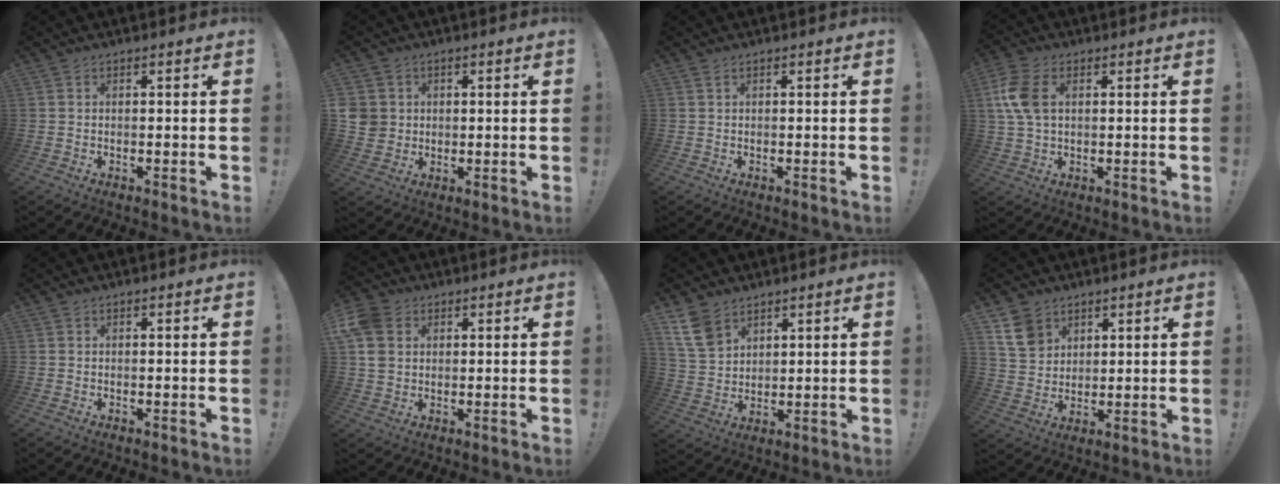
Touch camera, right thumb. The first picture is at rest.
{"total": 5.2, "force": [0.8, 5.0, 1.4], "torque": [-0.037, -0.001, 0.016]}
{"total": 0.5, "force": [0.2, 0.1, 0.5], "torque": [-0.010, 0.001, 0.004]}
{"total": 9.7, "force": [2.4, 6.2, 7.1], "torque": [-0.161, 0.005, 0.043]}
{"total": 0.0}
{"total": 9.2, "force": [2.7, 7.4, 4.8], "torque": [-0.094, -0.011, 0.054]}
{"total": 9.8, "force": [6.4, 6.2, 3.9], "torque": [-0.076, -0.028, 0.131]}
{"total": 9.2, "force": [5.4, 6.9, 2.7], "torque": [-0.040, -0.029, 0.111]}